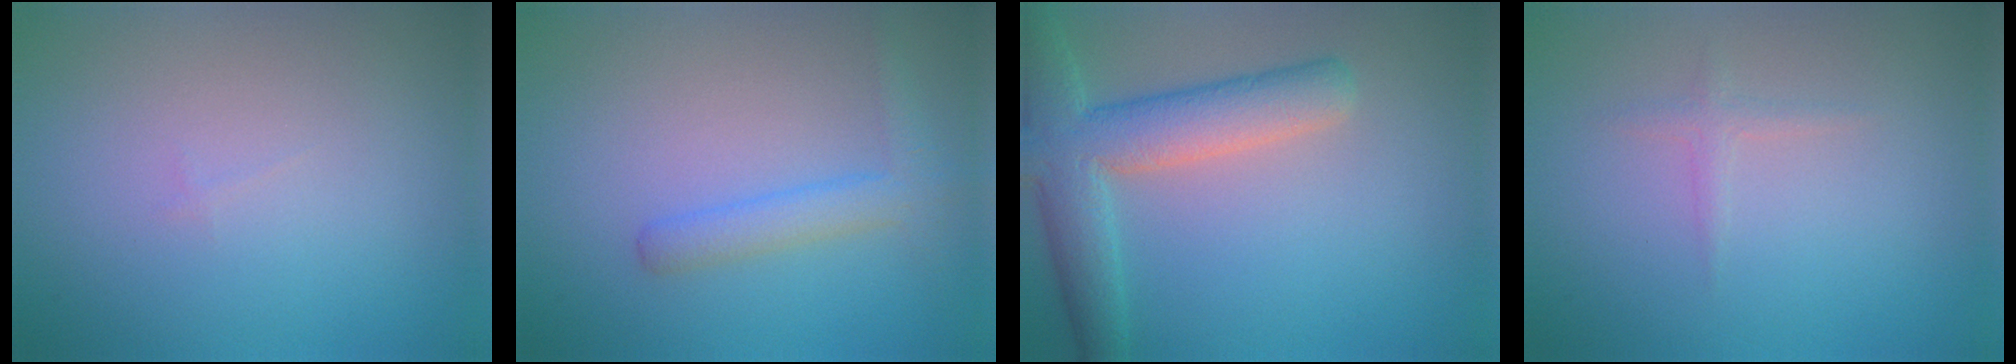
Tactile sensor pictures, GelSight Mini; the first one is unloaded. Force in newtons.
{"total": 2.5, "press": 2.5, "slide": 0.0}
{"total": 6.5, "press": 6.5, "slide": 0.3}
{"total": 0.9, "press": 0.9, "slide": 0.0}